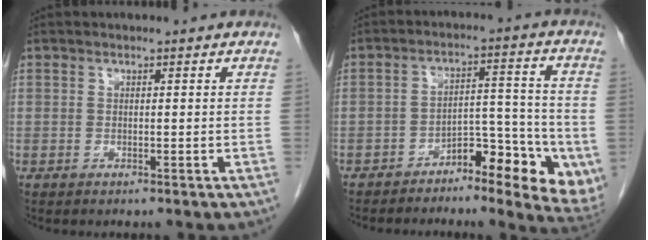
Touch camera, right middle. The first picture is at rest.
{"total": 10.1, "force": [-5.3, 3.1, 8.0], "torque": [-0.101, 0.019, -0.077]}